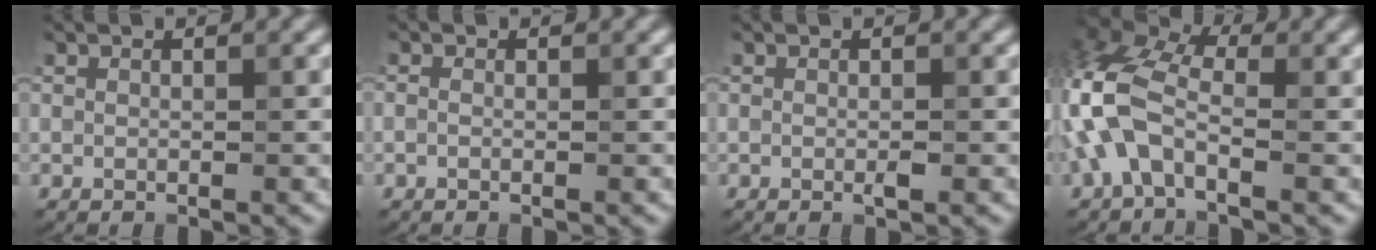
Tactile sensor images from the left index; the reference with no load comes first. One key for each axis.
{"total": 0.8, "fx": -0.2, "fy": 0.5, "fz": 0.5, "tx": -0.015, "ty": -0.003, "tz": -0.010}
{"total": 0.9, "fx": -0.3, "fy": 0.4, "fz": 0.8, "tx": -0.015, "ty": -0.002, "tz": -0.006}
{"total": 7.2, "fx": -1.1, "fy": 3.9, "fz": 5.9, "tx": -0.142, "ty": 0.020, "tz": -0.045}